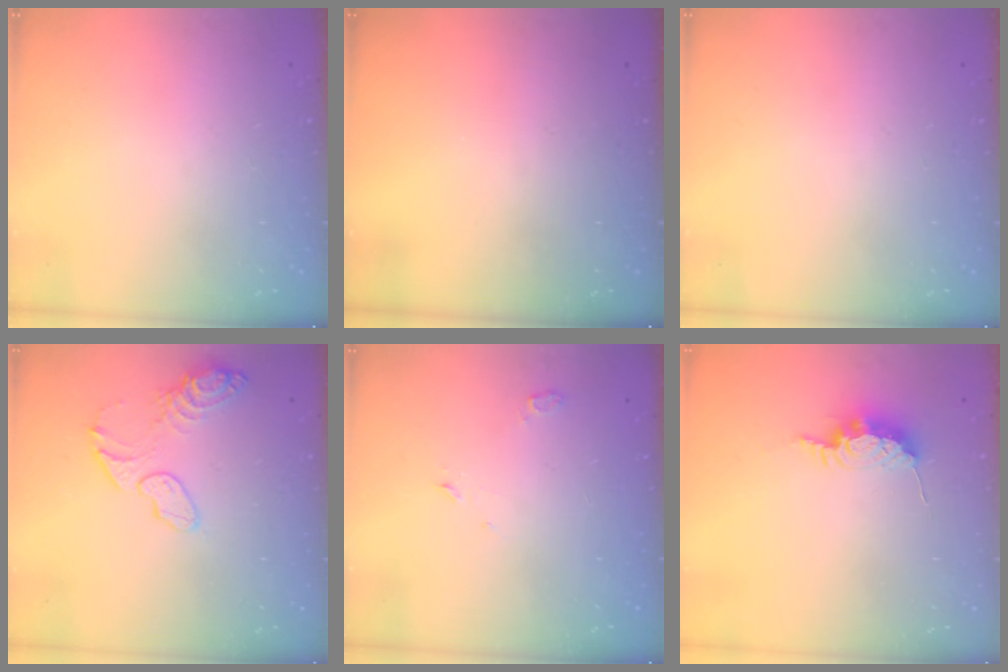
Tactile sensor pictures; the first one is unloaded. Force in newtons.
{"total": 0.0}
{"total": 0.0}
{"total": 13.2, "press": 11.5, "slide": 6.5}
{"total": 2.8, "press": 2.7, "slide": 0.7}
{"total": 8.7, "press": 8.7, "slide": 0.5}